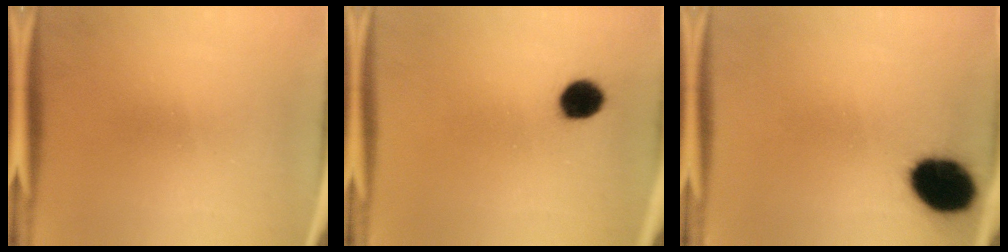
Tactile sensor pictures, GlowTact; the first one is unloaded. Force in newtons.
{"total": 6.2}
{"total": 15.2}